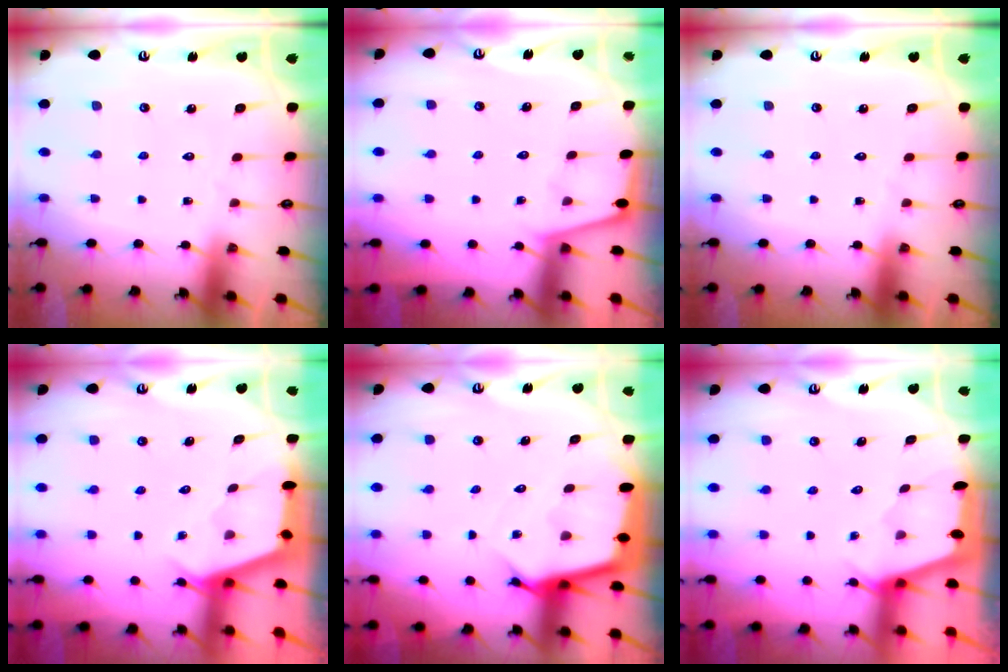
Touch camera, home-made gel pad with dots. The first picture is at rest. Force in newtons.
{"total": 1.7, "press": 1.7, "slide": 0.1}
{"total": 0.0}
{"total": 2.5, "press": 2.5, "slide": 0.4}
{"total": 5.3, "press": 5.2, "slide": 0.5}
{"total": 3.4, "press": 3.4, "slide": 0.3}